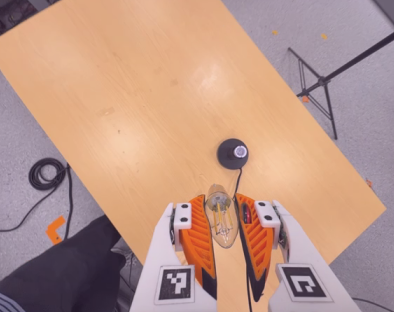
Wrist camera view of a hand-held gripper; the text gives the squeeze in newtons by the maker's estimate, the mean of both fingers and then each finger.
{"total": 21.4, "left": 24.3, "right": 18.4}